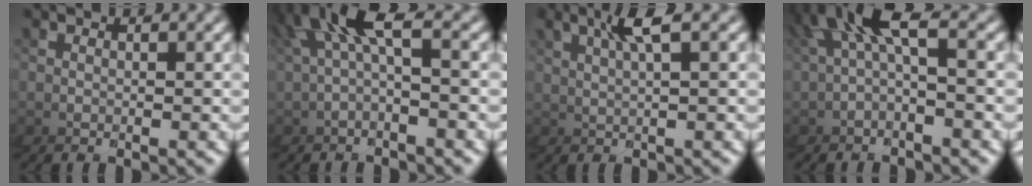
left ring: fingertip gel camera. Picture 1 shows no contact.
{"total": 3.1, "force": [0.9, 1.3, 2.6], "torque": [-0.078, 0.009, 0.014]}
{"total": 2.6, "force": [1.9, -1.5, 1.1], "torque": [-0.043, 0.024, 0.029]}
{"total": 3.0, "force": [0.0, 1.8, 2.4], "torque": [-0.082, 0.001, 0.002]}